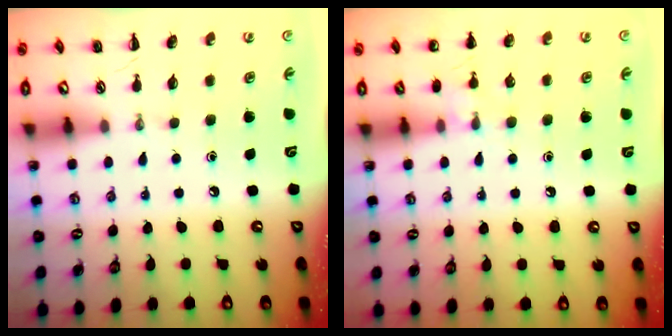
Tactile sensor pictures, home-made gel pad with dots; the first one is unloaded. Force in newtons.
{"total": 6.9, "press": 6.5, "slide": 2.2}